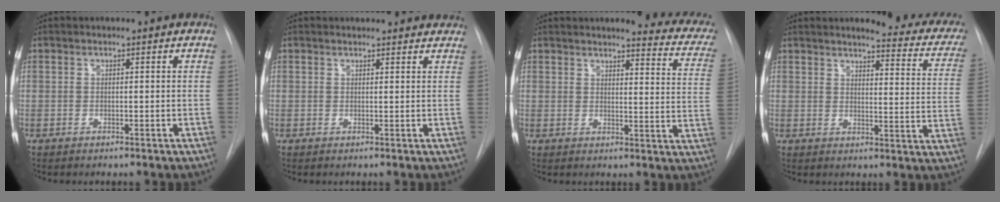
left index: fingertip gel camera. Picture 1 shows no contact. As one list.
[{"total": 7.5, "force": [7.1, 1.8, 1.6], "torque": [-0.007, 0.013, 0.065]}, {"total": 12.9, "force": [11.7, 2.2, 5.0], "torque": [-0.034, -0.052, 0.105]}, {"total": 16.7, "force": [15.1, 2.8, 6.6], "torque": [-0.056, -0.060, 0.149]}]